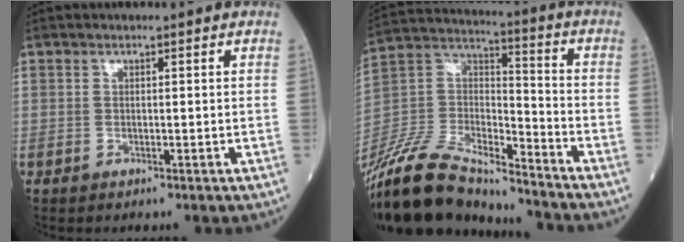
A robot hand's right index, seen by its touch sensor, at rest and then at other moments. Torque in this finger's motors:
{"motor_torque": [-1.14, -0.78, -1.05, -0.21]}